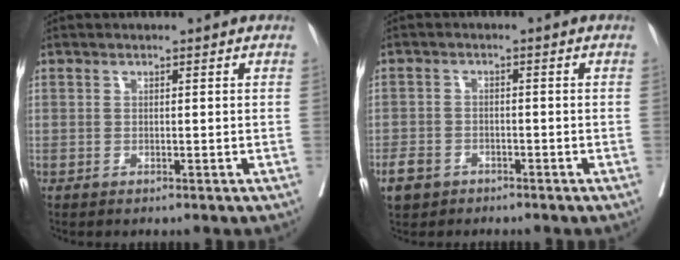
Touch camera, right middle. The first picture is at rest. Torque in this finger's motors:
{"motor_torque": [0.49, -0.50, 0.12, 0.03]}